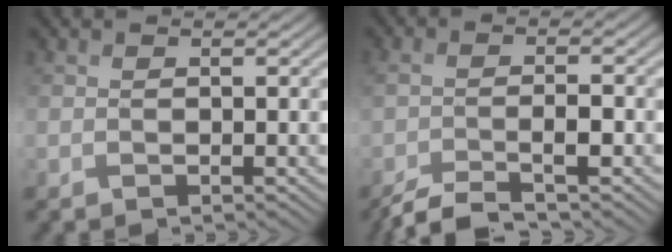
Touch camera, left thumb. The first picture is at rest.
{"total": 5.3, "force": [-3.8, 1.1, 3.6], "torque": [-0.062, -0.001, -0.075]}